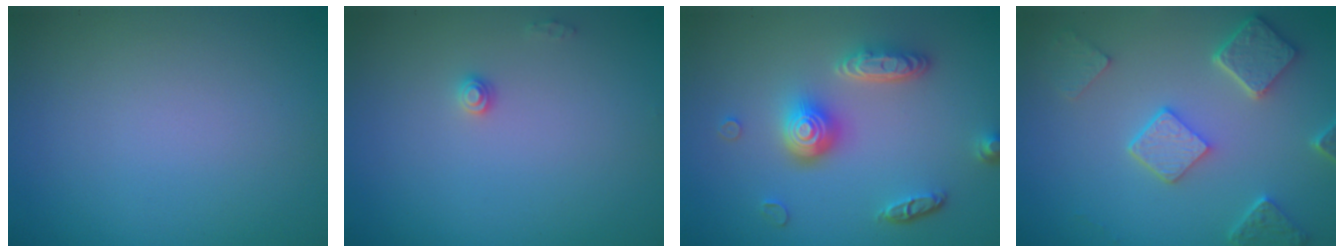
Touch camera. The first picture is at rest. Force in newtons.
{"total": 0.9, "press": 0.9, "slide": 0.1}
{"total": 4.7, "press": 3.7, "slide": 3.0}
{"total": 4.8, "press": 3.8, "slide": 3.0}